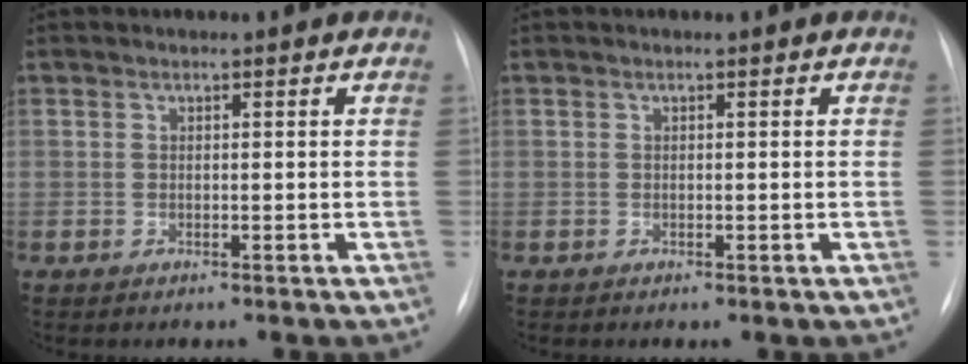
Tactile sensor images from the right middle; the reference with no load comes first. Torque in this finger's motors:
{"motor_torque": [0.96, -0.95, 0.03, 0.01]}